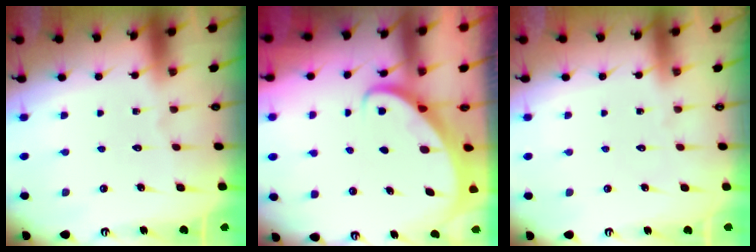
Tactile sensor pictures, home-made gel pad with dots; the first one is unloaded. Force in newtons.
{"total": 2.4, "press": 2.4, "slide": 0.3}
{"total": 0.0}